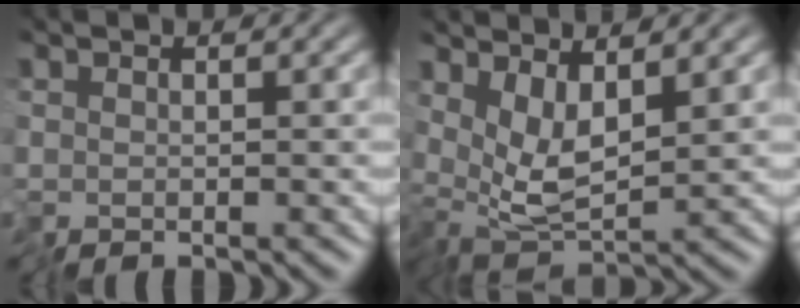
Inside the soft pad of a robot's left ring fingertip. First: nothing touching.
{"total": 4.2, "force": [1.2, 1.5, 3.7], "torque": [-0.081, -0.008, 0.024]}